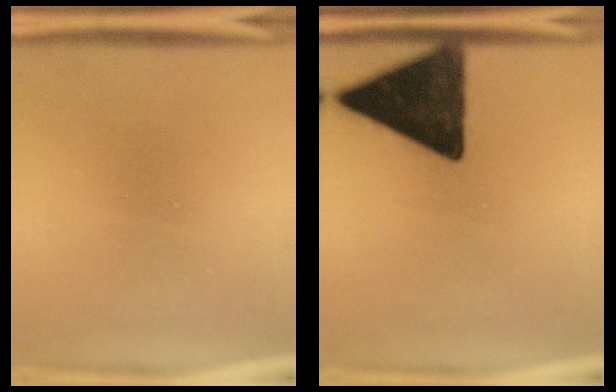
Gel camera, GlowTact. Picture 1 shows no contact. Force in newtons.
{"total": 13.0}